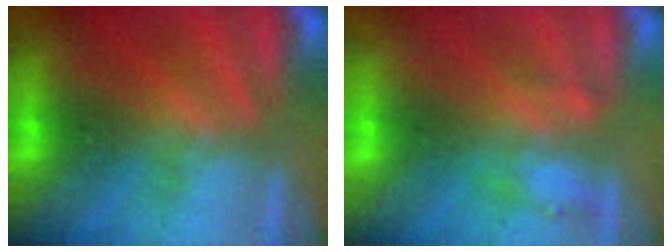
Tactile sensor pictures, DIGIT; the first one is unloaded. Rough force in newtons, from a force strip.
{"total": 2.2}